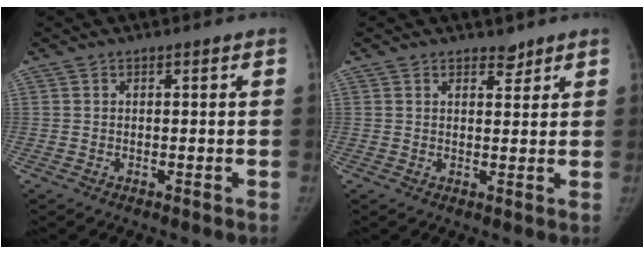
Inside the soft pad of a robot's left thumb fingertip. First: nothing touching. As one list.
[{"total": 2.3, "force": [1.8, 1.1, 0.6], "torque": [0.008, -0.011, 0.025]}]